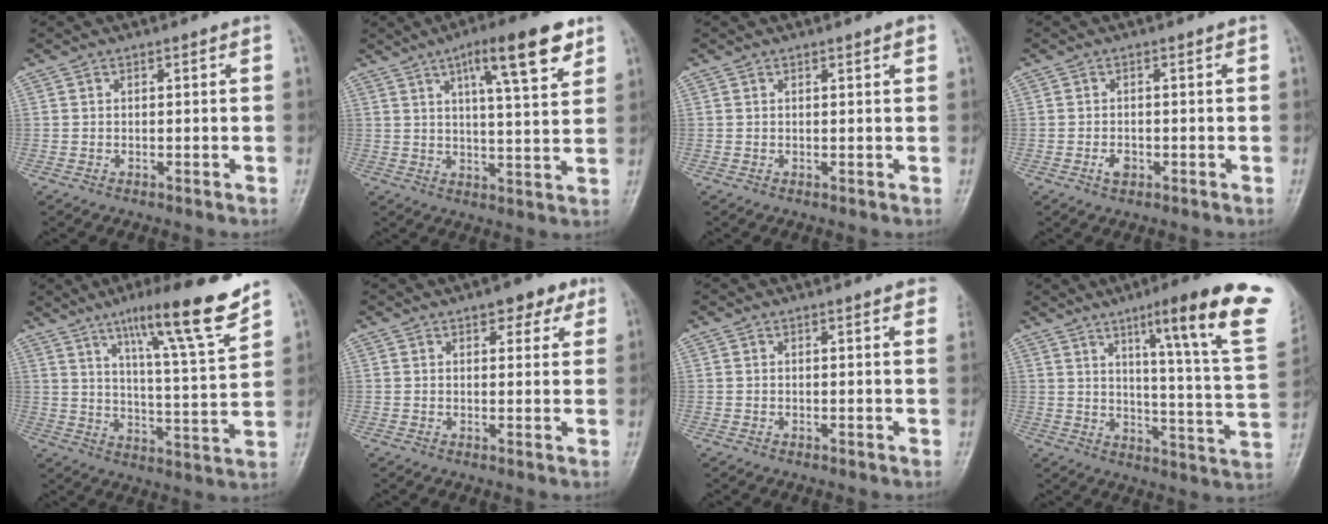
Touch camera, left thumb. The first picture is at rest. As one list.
[{"total": 12.9, "force": [7.0, 2.9, 10.4], "torque": [-0.144, -0.025, 0.103]}, {"total": 1.0, "force": [0.7, 0.0, 0.7], "torque": [-0.008, -0.003, 0.008]}, {"total": 1.9, "force": [-0.7, 1.2, 1.2], "torque": [-0.021, 0.003, -0.012]}, {"total": 16.2, "force": [11.2, 1.1, 11.7], "torque": [-0.166, -0.065, 0.174]}, {"total": 5.4, "force": [3.2, 2.7, 3.4], "torque": [-0.017, -0.010, 0.036]}, {"total": 3.8, "force": [2.7, 0.5, 2.6], "torque": [-0.023, 0.001, 0.021]}, {"total": 21.7, "force": [11.8, 1.4, 18.2], "torque": [-0.230, -0.050, 0.159]}]